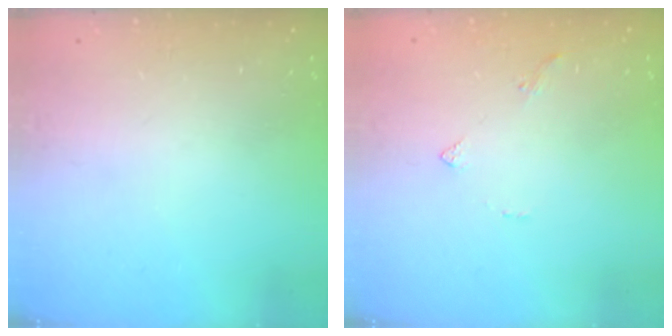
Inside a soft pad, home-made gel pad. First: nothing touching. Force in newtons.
{"total": 1.4, "press": 1.4, "slide": 0.4}